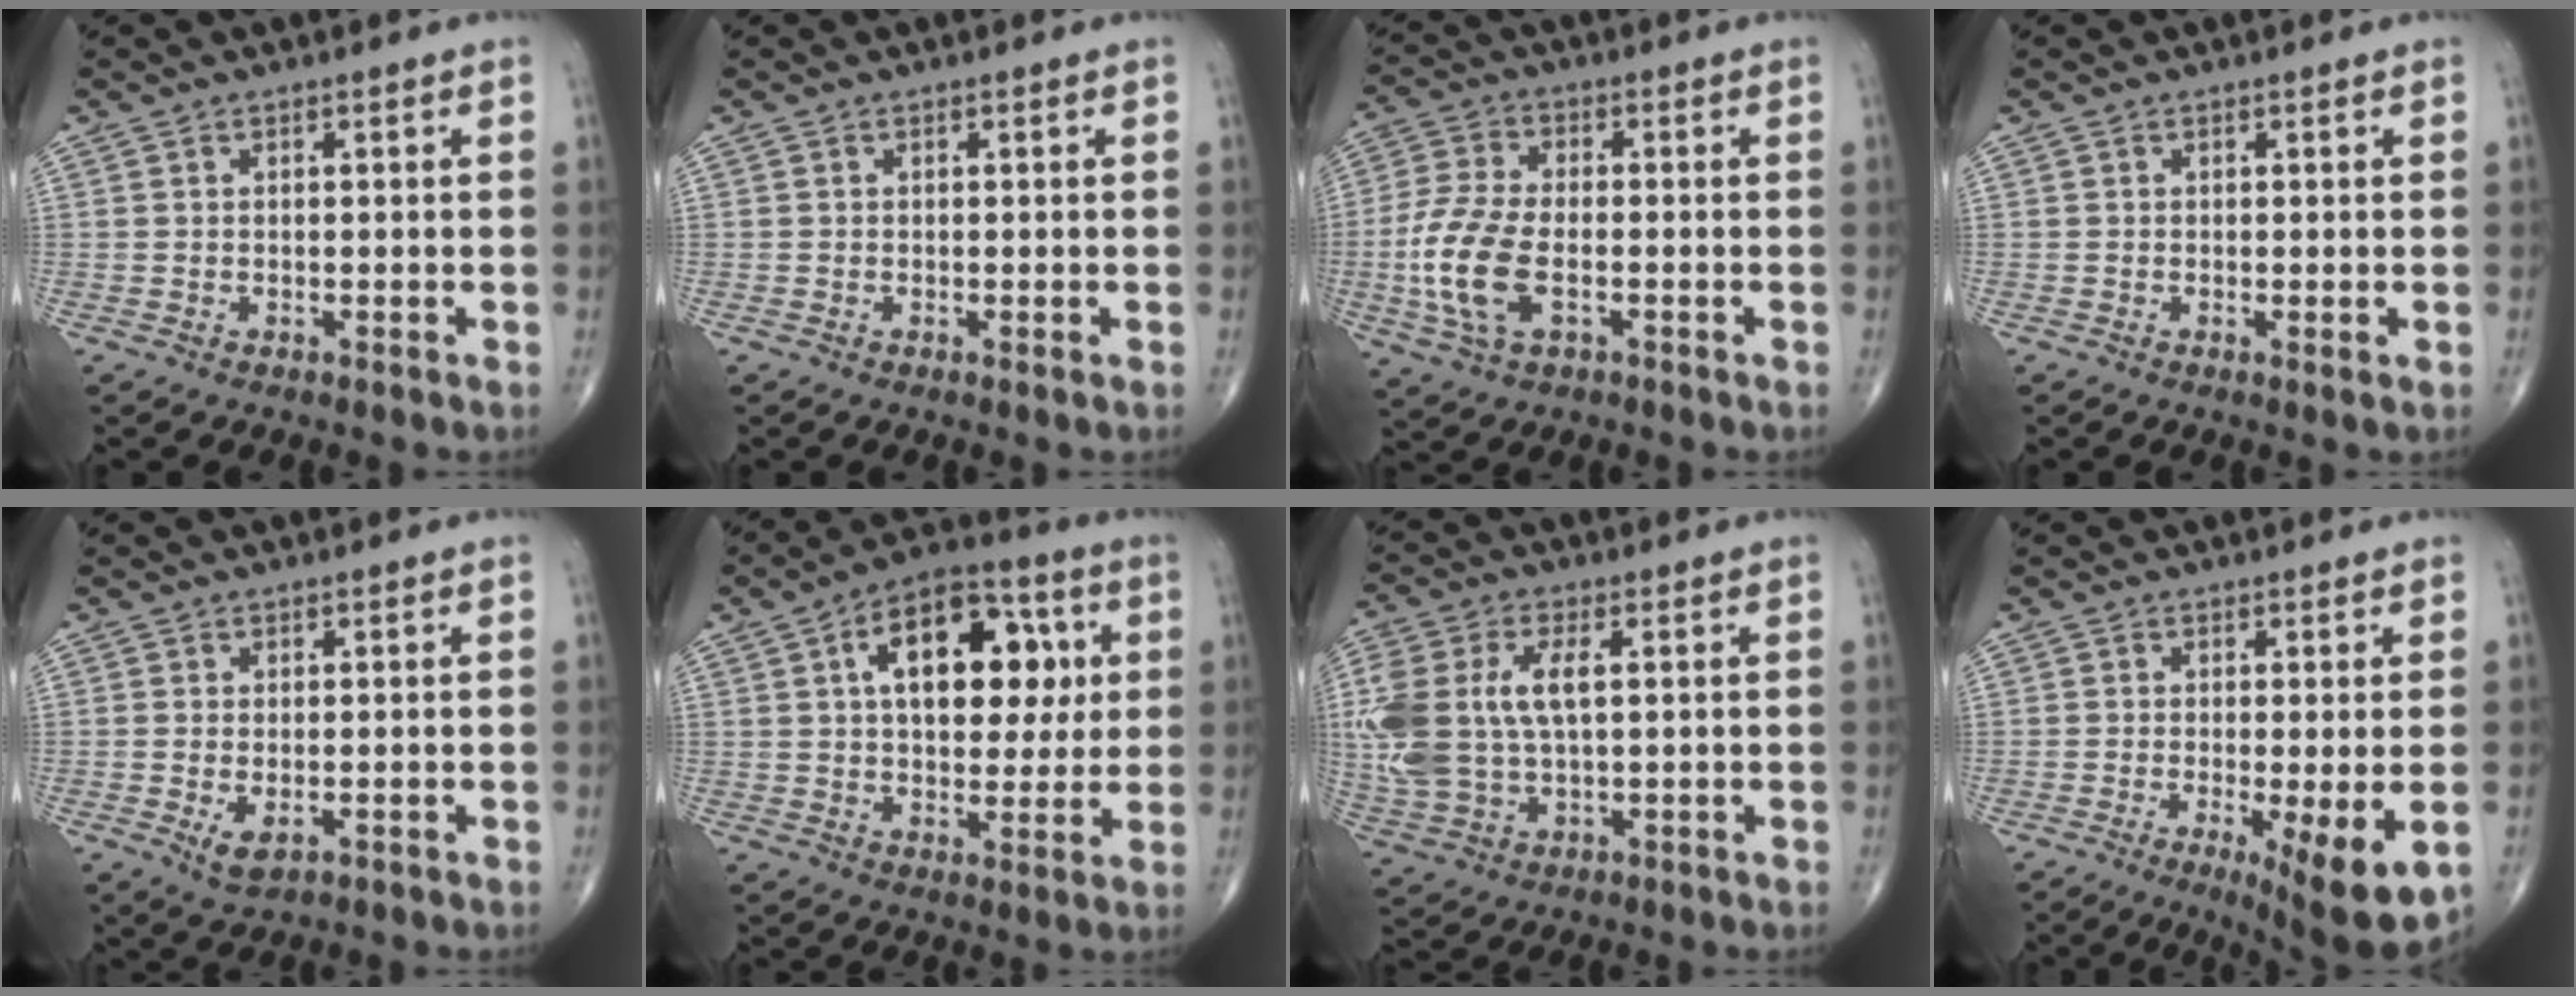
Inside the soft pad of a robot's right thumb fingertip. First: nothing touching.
{"total": 0.0}
{"total": 11.9, "force": [-2.7, 6.1, 9.9], "torque": [-0.223, 0.006, -0.054]}
{"total": 0.7, "force": [-0.1, 0.0, 0.7], "torque": [-0.016, -0.005, -0.003]}
{"total": 3.1, "force": [-0.8, 1.5, 2.6], "torque": [-0.045, -0.009, -0.007]}
{"total": 18.2, "force": [4.5, 10.4, 14.2], "torque": [-0.172, 0.011, 0.066]}
{"total": 15.4, "force": [2.1, 8.5, 12.7], "torque": [-0.300, 0.007, 0.045]}
{"total": 10.5, "force": [-3.1, 2.6, 9.7], "torque": [-0.141, -0.026, -0.042]}